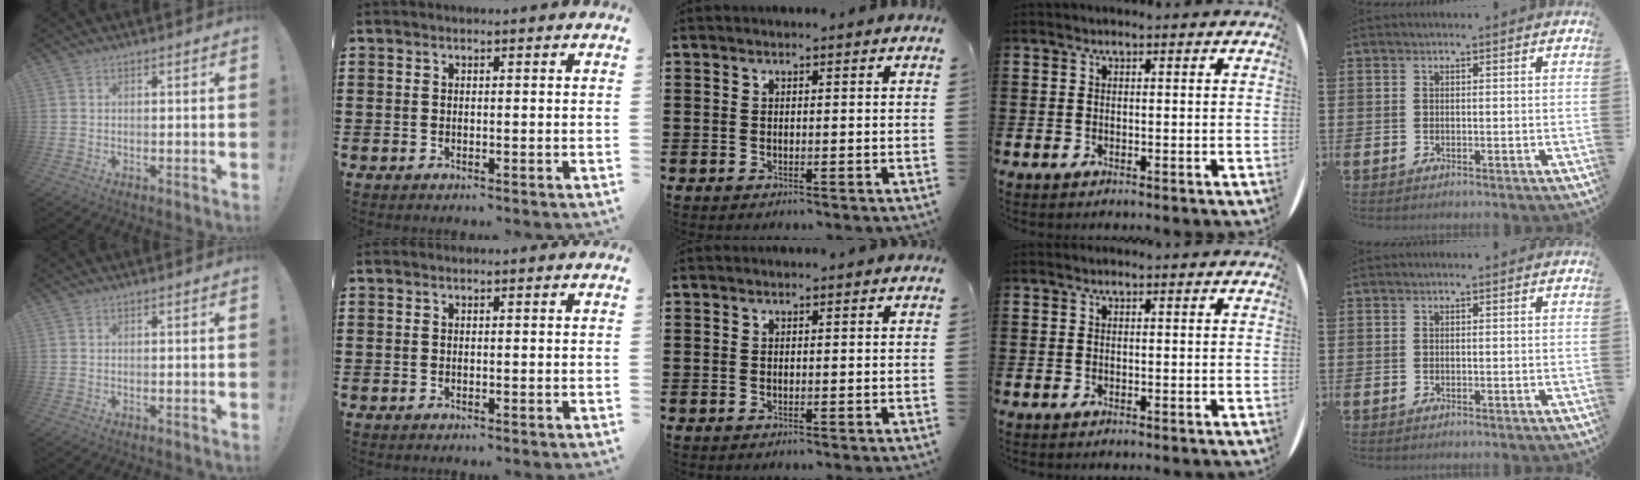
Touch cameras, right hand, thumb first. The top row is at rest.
{}